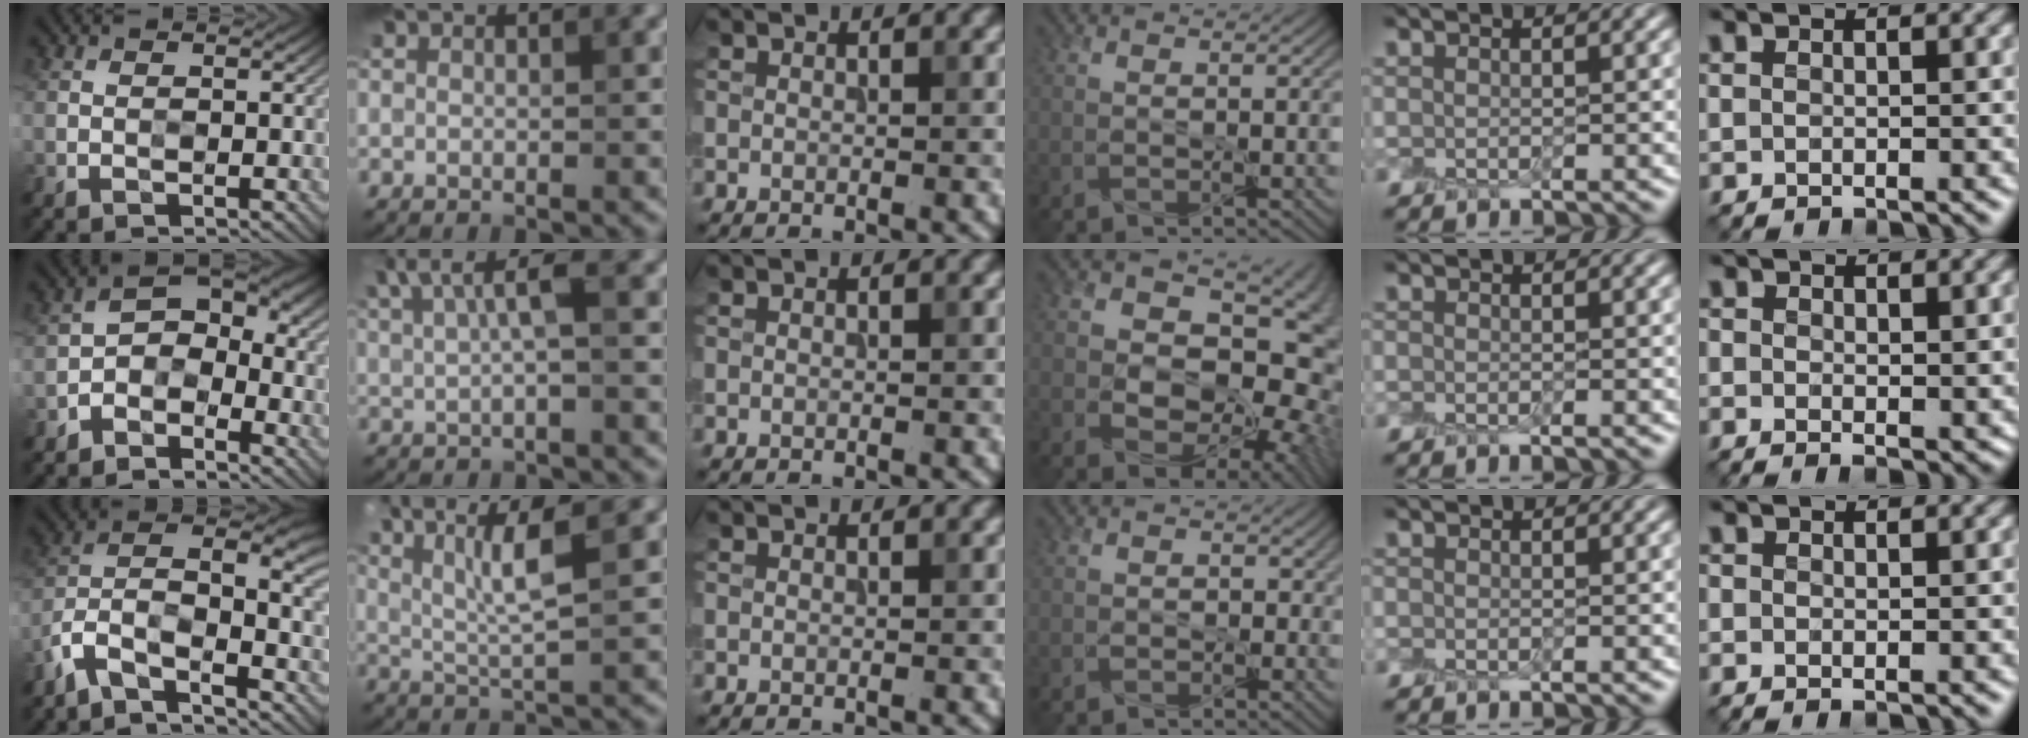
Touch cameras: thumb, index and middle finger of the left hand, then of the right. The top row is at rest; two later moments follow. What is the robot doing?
{"motion": "peel", "object": "aluminum foil"}